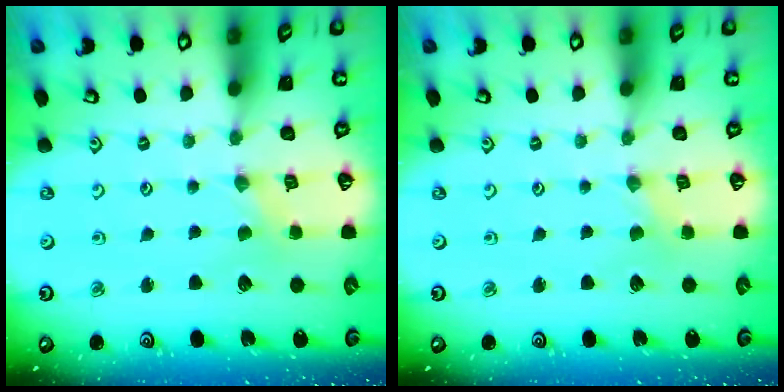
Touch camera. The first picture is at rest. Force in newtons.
{"total": 0.0}